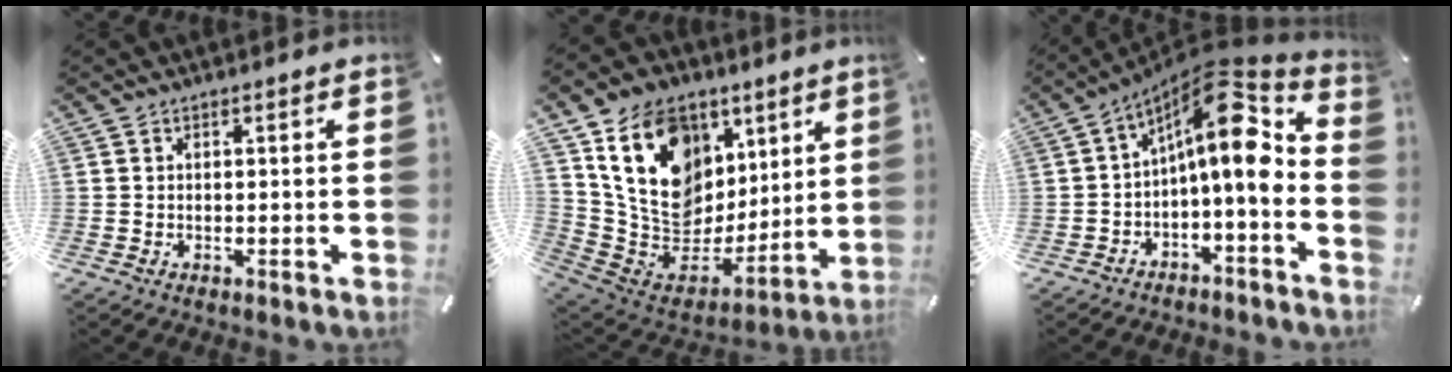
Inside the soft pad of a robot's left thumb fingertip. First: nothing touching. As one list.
[{"total": 19.9, "force": [8.1, 15.5, 9.5], "torque": [-0.150, -0.041, 0.165]}, {"total": 14.1, "force": [3.6, 5.4, 12.5], "torque": [-0.189, -0.029, 0.052]}]